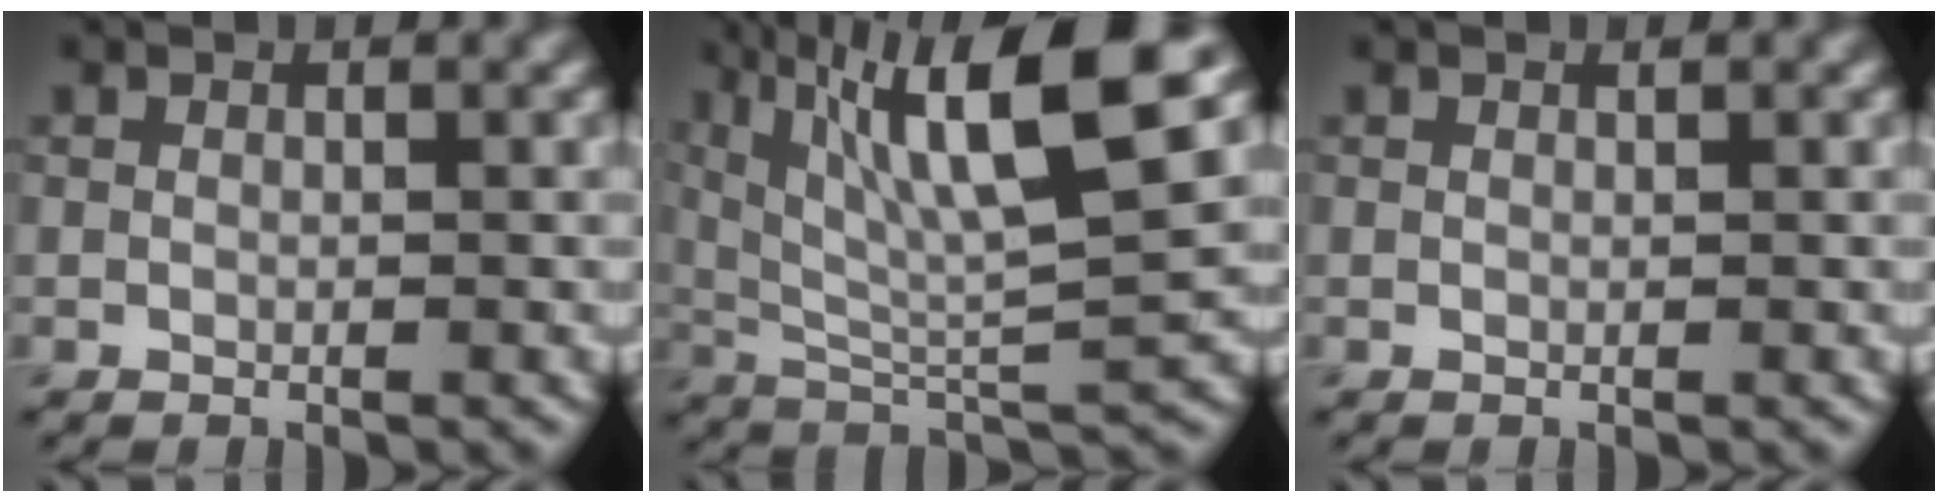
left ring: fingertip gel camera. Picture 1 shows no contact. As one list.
[{"total": 11.7, "force": [5.0, 2.3, 10.3], "torque": [-0.173, 0.007, 0.090]}, {"total": 0.0}]